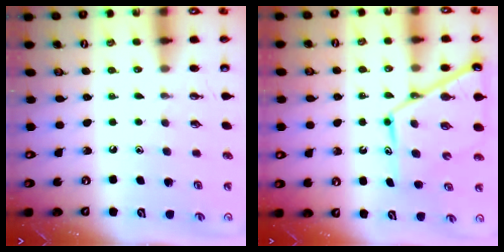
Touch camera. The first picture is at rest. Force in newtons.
{"total": 13.0, "press": 13.0, "slide": 1.1}